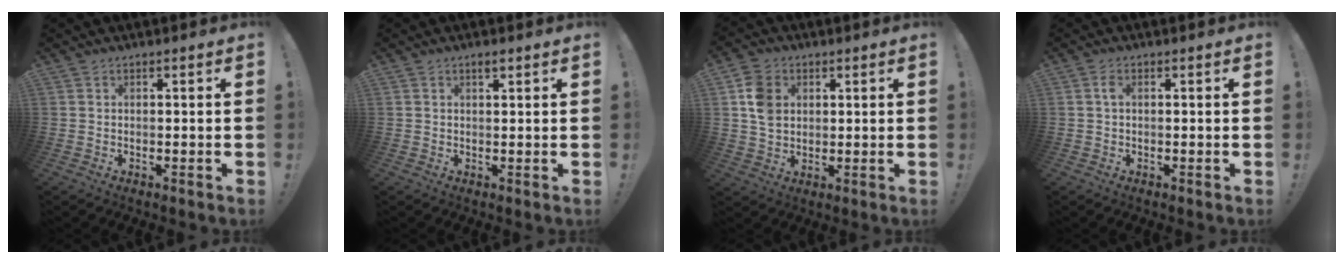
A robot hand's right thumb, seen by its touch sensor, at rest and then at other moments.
{"total": 1.4, "force": [1.0, 0.4, 0.9], "torque": [-0.011, -0.002, 0.017]}
{"total": 9.0, "force": [2.0, 7.2, 5.1], "torque": [-0.084, 0.008, 0.040]}
{"total": 1.7, "force": [0.2, 0.8, 1.5], "torque": [-0.024, 0.003, 0.001]}